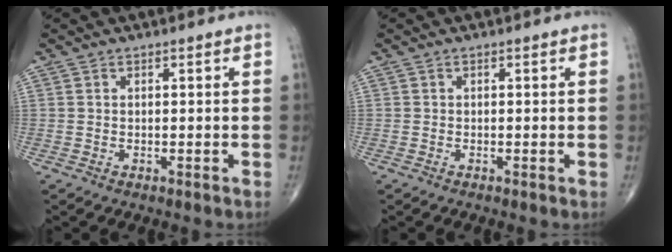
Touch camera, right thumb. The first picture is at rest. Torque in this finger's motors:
{"motor_torque": [-0.21, 0.09, -0.09, 0.03, -0.01]}